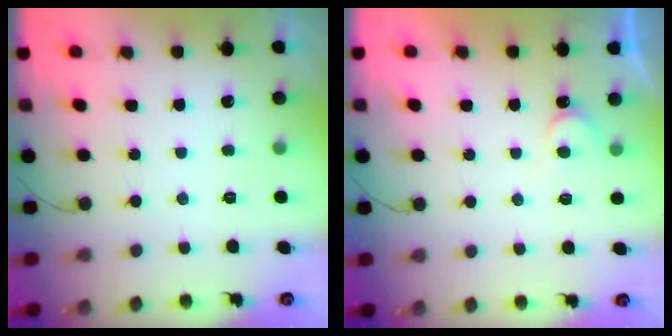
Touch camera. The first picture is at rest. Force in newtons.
{"total": 4.6, "press": 4.5, "slide": 0.4}